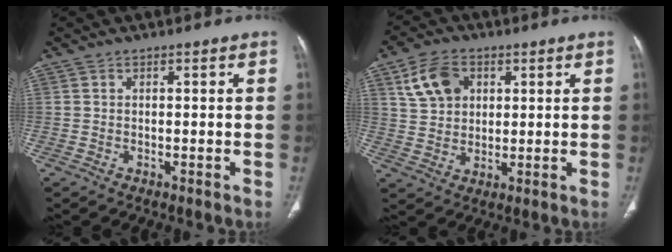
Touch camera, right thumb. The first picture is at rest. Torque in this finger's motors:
{"motor_torque": [-0.69, 0.57, -0.17, 0.26, 0.14]}